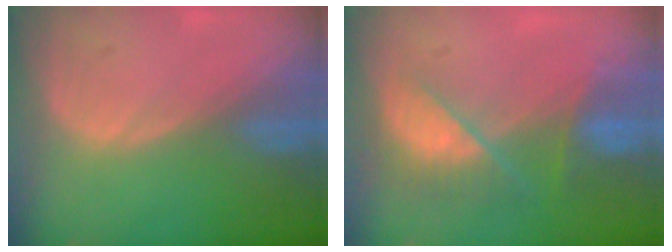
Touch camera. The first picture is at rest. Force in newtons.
{"total": 7.2, "press": 6.6, "slide": 2.9}